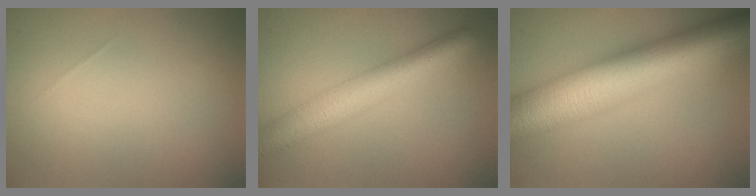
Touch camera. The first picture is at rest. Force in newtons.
{"total": 6.0, "press": 6.0, "slide": 0.1}
{"total": 12.8, "press": 12.8, "slide": 0.1}